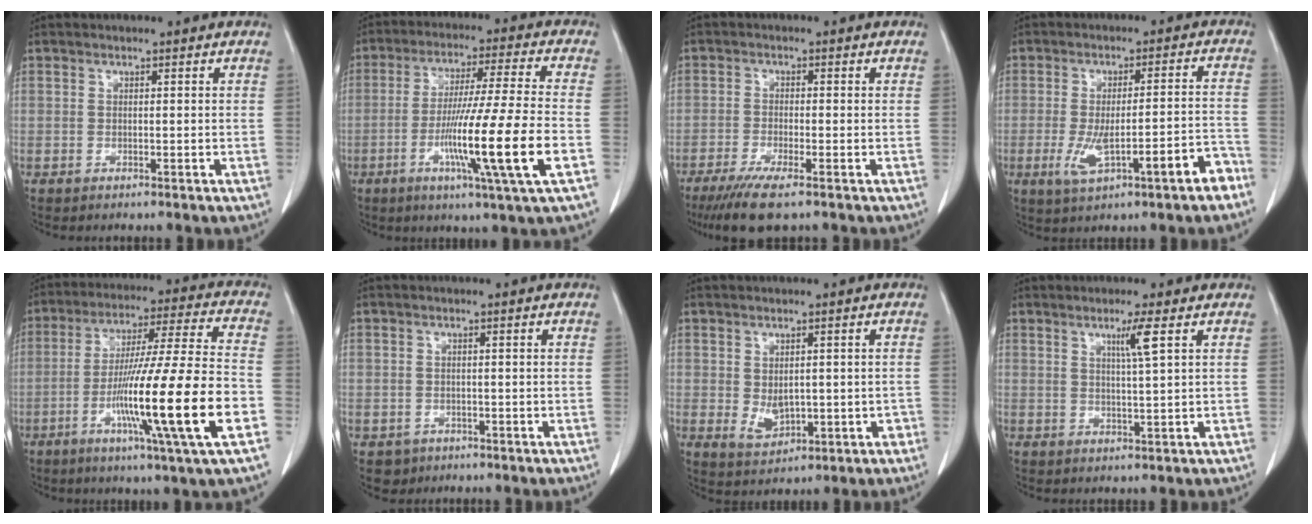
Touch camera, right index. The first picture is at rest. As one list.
[{"total": 15.6, "force": [-4.9, -1.7, 14.7], "torque": [-0.265, -0.020, -0.091]}, {"total": 7.5, "force": [-5.3, 0.9, 5.2], "torque": [-0.086, -0.018, -0.088]}, {"total": 10.2, "force": [-4.7, 1.6, 8.9], "torque": [-0.141, 0.019, -0.061]}, {"total": 20.4, "force": [-6.6, -1.1, 19.2], "torque": [-0.323, -0.018, -0.118]}, {"total": 2.9, "force": [-1.4, 2.6, 0.2], "torque": [0.002, 0.007, -0.017]}, {"total": 4.5, "force": [-0.4, 3.0, 3.4], "torque": [-0.051, 0.001, 0.011]}, {"total": 3.3, "force": [1.5, -0.9, 2.8], "torque": [-0.048, -0.007, 0.027]}]